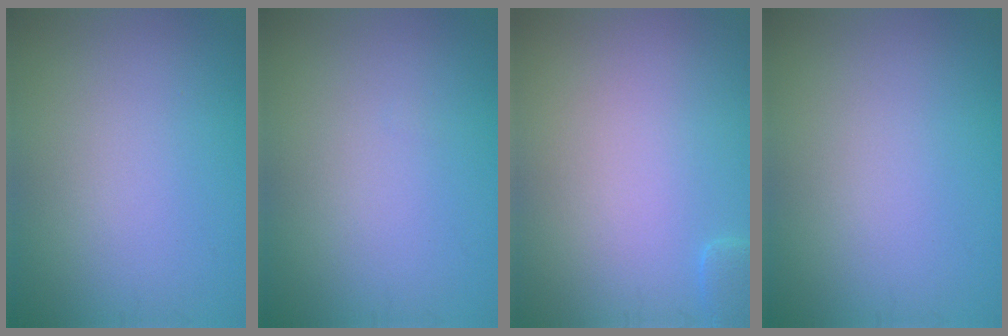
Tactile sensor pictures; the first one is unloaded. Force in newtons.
{"total": 0.0}
{"total": 1.1, "press": 1.0, "slide": 0.1}
{"total": 0.0}